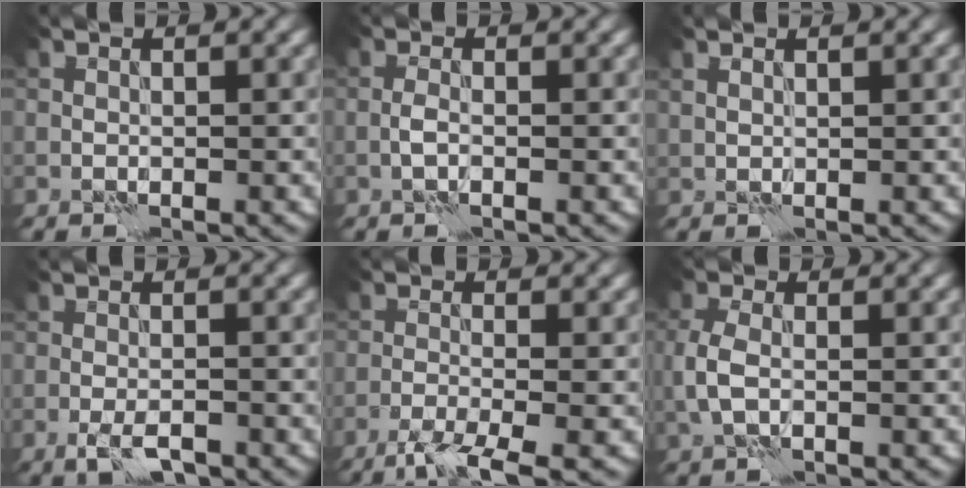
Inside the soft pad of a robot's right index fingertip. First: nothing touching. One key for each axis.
{"total": 1.1, "fx": -0.5, "fy": 0.3, "fz": 0.9, "tx": -0.023, "ty": 0.006, "tz": -0.013}
{"total": 0.8, "fx": 0.7, "fy": 0.1, "fz": 0.2, "tx": -0.007, "ty": 0.001, "tz": 0.012}
{"total": 2.6, "fx": -1.5, "fy": 0.7, "fz": 1.9, "tx": -0.042, "ty": -0.003, "tz": -0.030}
{"total": 4.5, "fx": -3.0, "fy": 0.8, "fz": 3.3, "tx": -0.056, "ty": -0.001, "tz": -0.067}
{"total": 2.7, "fx": -0.3, "fy": 1.7, "fz": 2.2, "tx": -0.056, "ty": 0.005, "tz": -0.007}